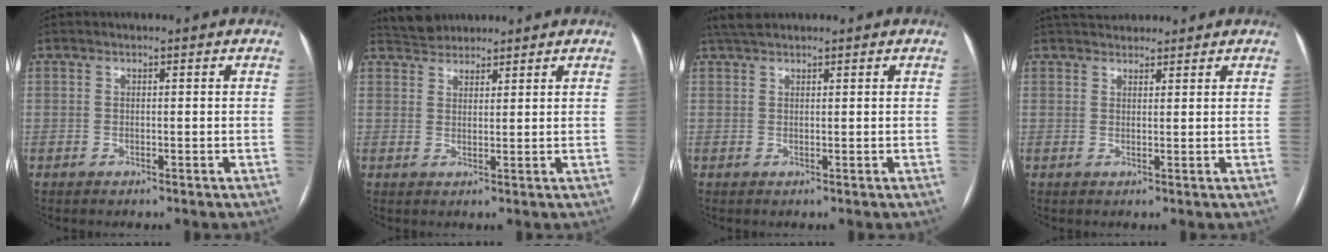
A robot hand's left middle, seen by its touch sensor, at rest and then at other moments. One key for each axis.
{"total": 4.0, "fx": 3.7, "fy": 1.4, "fz": 0.1, "tx": -0.008, "ty": 0.025, "tz": 0.069}
{"total": 3.2, "fx": 2.8, "fy": 0.9, "fz": 1.3, "tx": -0.029, "ty": 0.022, "tz": 0.054}
{"total": 5.6, "fx": 5.1, "fy": 1.8, "fz": 1.5, "tx": -0.017, "ty": 0.034, "tz": 0.079}